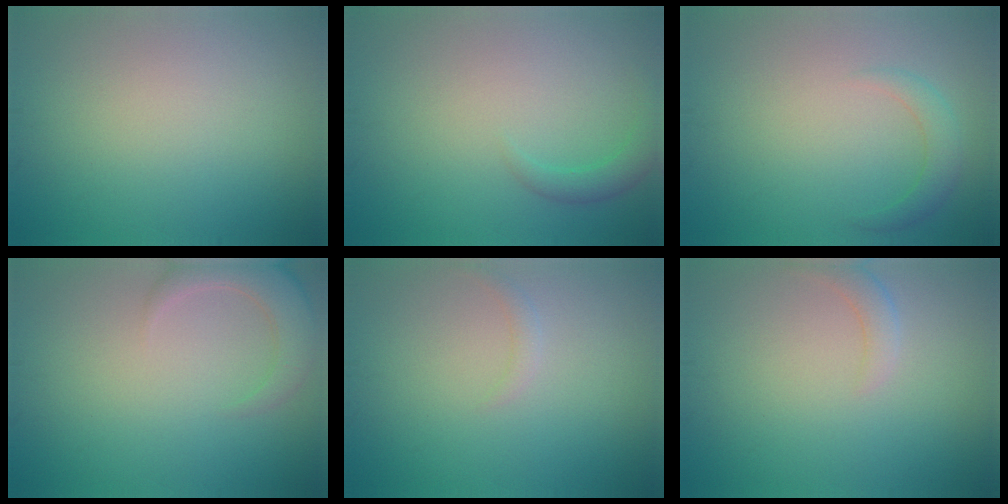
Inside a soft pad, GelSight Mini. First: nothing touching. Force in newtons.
{"total": 2.0, "press": 1.9, "slide": 0.1}
{"total": 2.0, "press": 2.0, "slide": 0.2}
{"total": 4.0, "press": 4.0, "slide": 0.7}
{"total": 0.9, "press": 0.9, "slide": 0.1}
{"total": 1.6, "press": 1.6, "slide": 0.3}